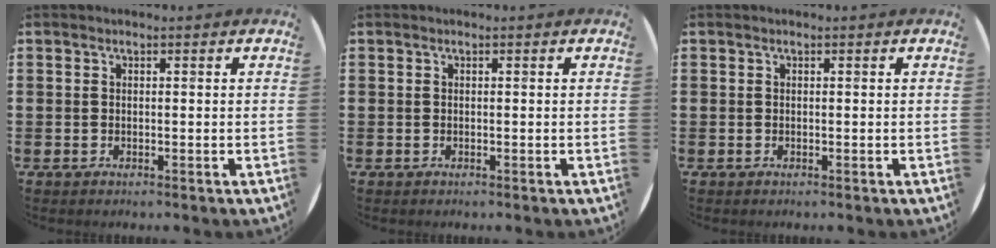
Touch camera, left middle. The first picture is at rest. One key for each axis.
{"total": 0.0}
{"total": 0.0}